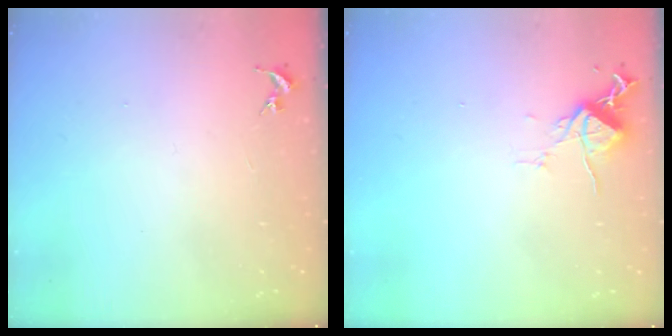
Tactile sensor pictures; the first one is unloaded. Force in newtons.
{"total": 8.8, "press": 8.7, "slide": 1.2}